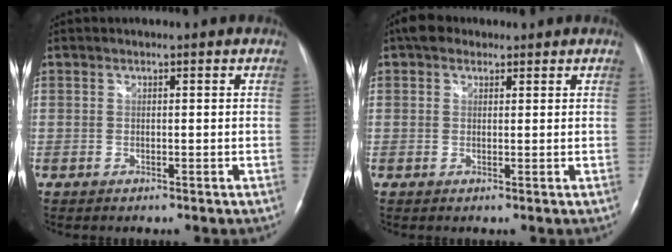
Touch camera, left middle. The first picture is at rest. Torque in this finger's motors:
{"motor_torque": [0.12, -0.07, -0.05, 0.01]}